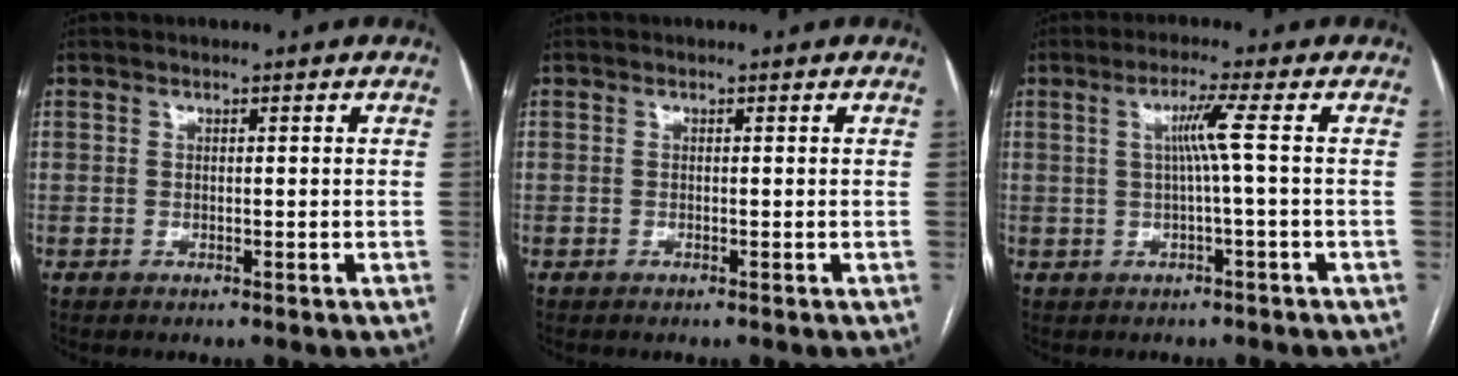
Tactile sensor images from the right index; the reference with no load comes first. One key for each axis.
{"total": 0.0}
{"total": 4.0, "fx": 0.3, "fy": -1.2, "fz": 3.8, "tx": -0.073, "ty": 0.006, "tz": 0.008}